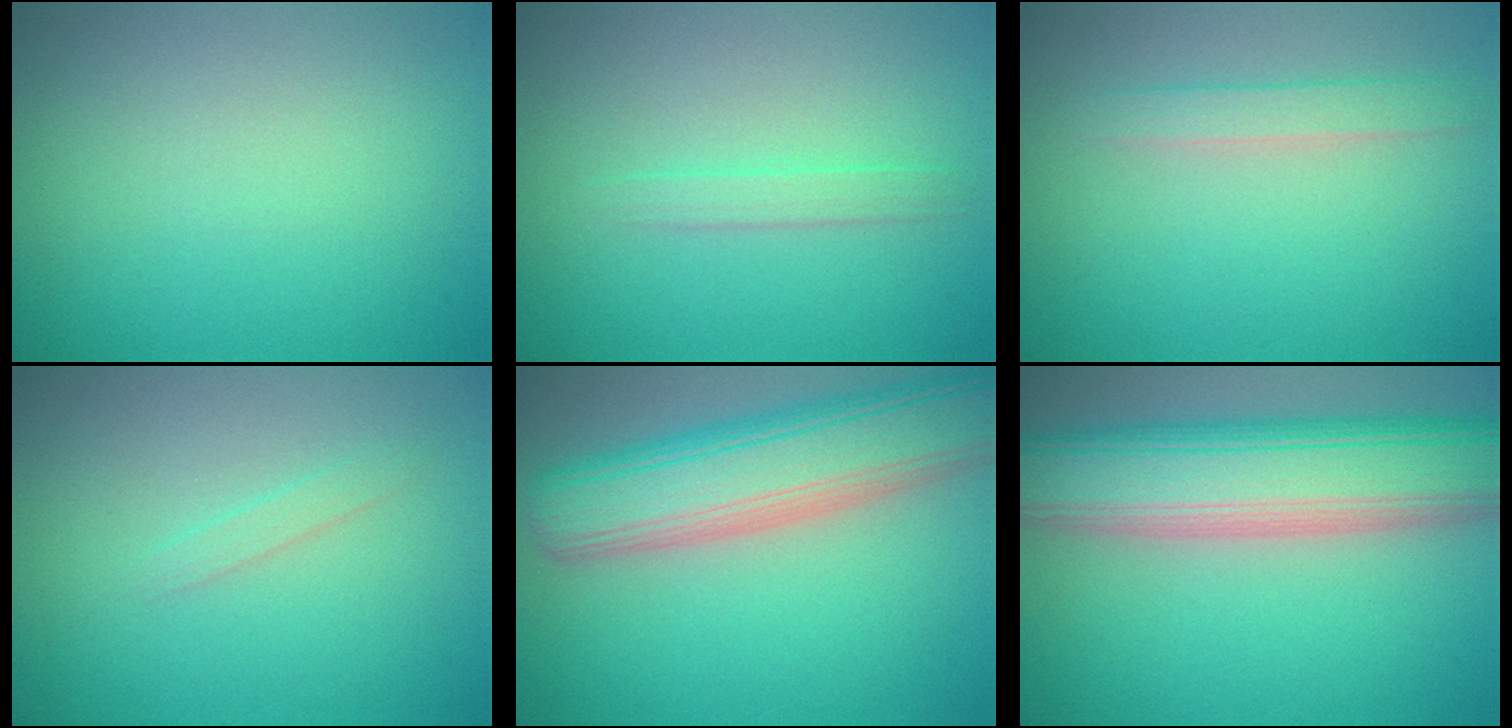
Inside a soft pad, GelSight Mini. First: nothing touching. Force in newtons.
{"total": 1.2, "press": 1.2, "slide": 0.0}
{"total": 1.7, "press": 1.7, "slide": 0.0}
{"total": 0.8, "press": 0.8, "slide": 0.1}
{"total": 8.8, "press": 8.7, "slide": 0.9}
{"total": 10.0, "press": 10.0, "slide": 0.6}